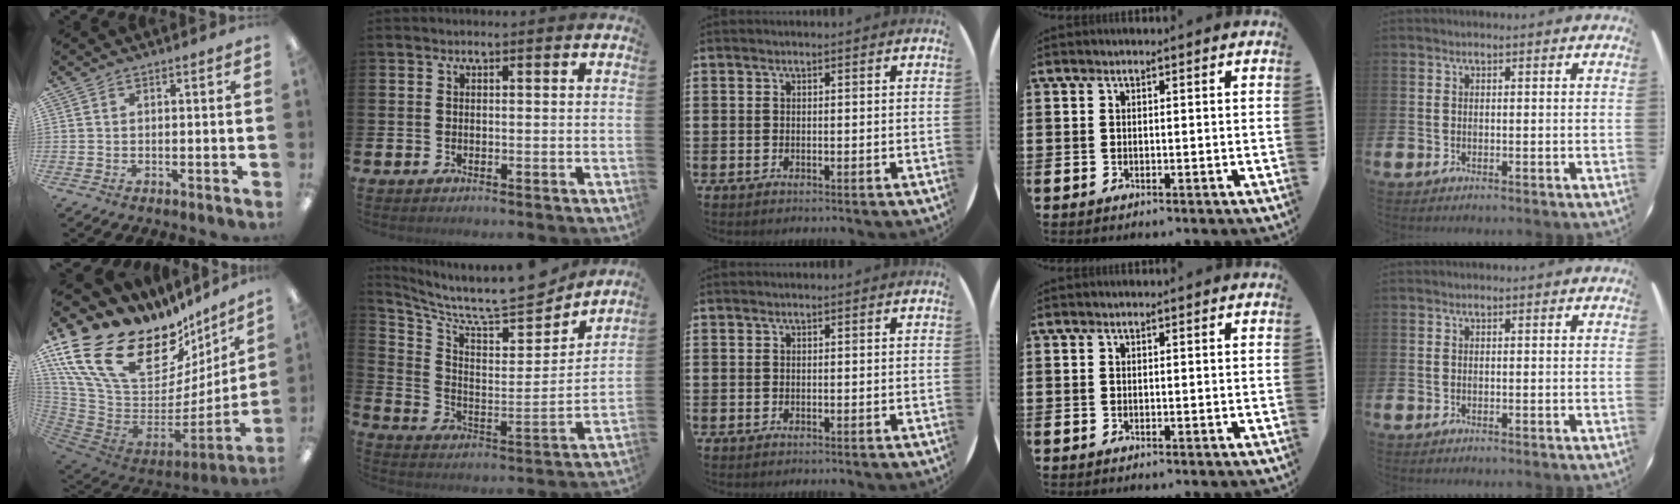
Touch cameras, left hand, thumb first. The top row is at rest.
{"thumb": {"total": 25.9, "force": [16.0, 13.1, 15.6], "torque": [-0.268, -0.121, 0.321]}, "index": {"total": 9.1, "force": [8.3, 1.3, 3.5], "torque": [-0.095, -0.076, 0.134]}}